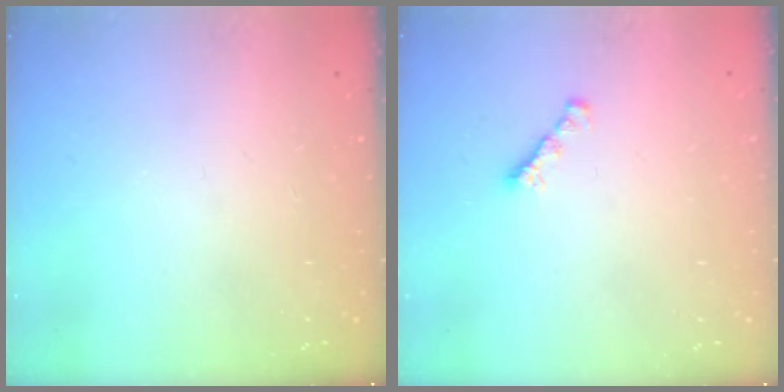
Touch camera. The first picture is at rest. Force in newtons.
{"total": 1.7, "press": 1.6, "slide": 0.5}